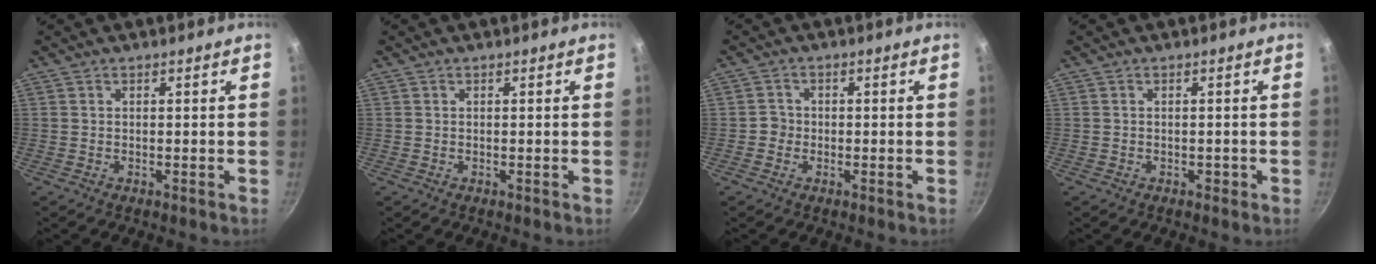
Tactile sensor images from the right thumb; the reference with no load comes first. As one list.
[{"total": 0.0}, {"total": 2.1, "force": [-0.7, 1.9, 0.4], "torque": [0.006, 0.007, -0.015]}, {"total": 0.8, "force": [-0.4, 0.6, 0.3], "torque": [-0.001, 0.004, -0.003]}]